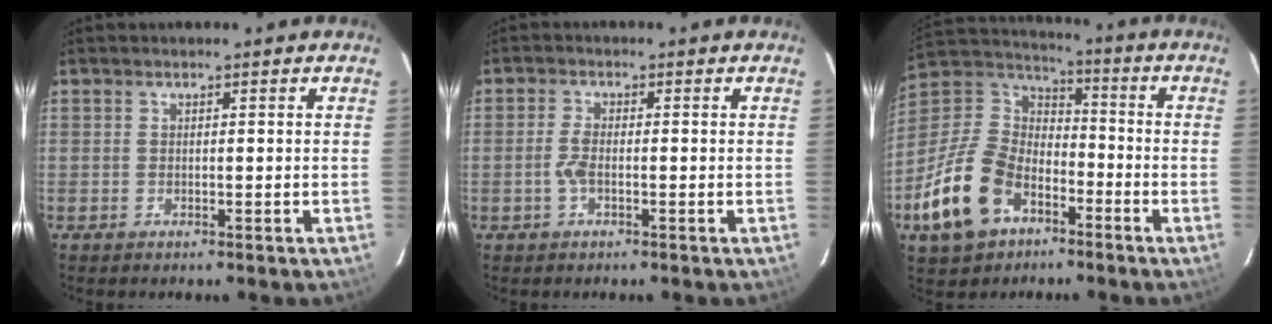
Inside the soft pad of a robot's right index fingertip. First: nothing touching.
{"total": 2.7, "force": [-0.9, 0.9, 2.4], "torque": [-0.056, 0.002, -0.018]}
{"total": 18.6, "force": [-9.2, 11.9, 10.9], "torque": [-0.257, 0.006, -0.159]}